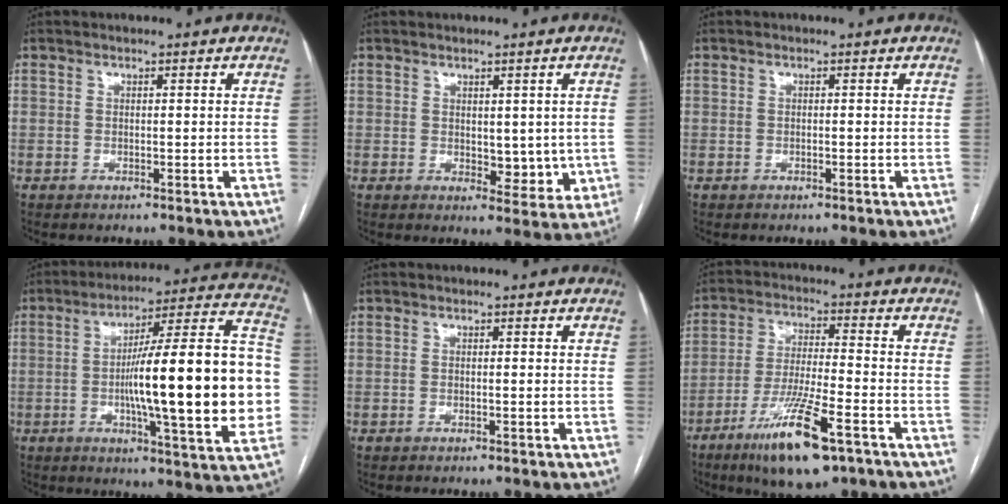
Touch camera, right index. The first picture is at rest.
{"total": 5.5, "force": [0.3, 3.2, 4.4], "torque": [-0.041, -0.010, 0.014]}
{"total": 0.0}
{"total": 25.6, "force": [-2.4, 2.5, 25.4], "torque": [-0.312, 0.023, -0.040]}
{"total": 0.7, "force": [-0.1, 0.1, 0.7], "torque": [-0.014, 0.001, -0.001]}
{"total": 13.5, "force": [-7.6, 1.9, 11.0], "torque": [-0.208, -0.025, -0.129]}